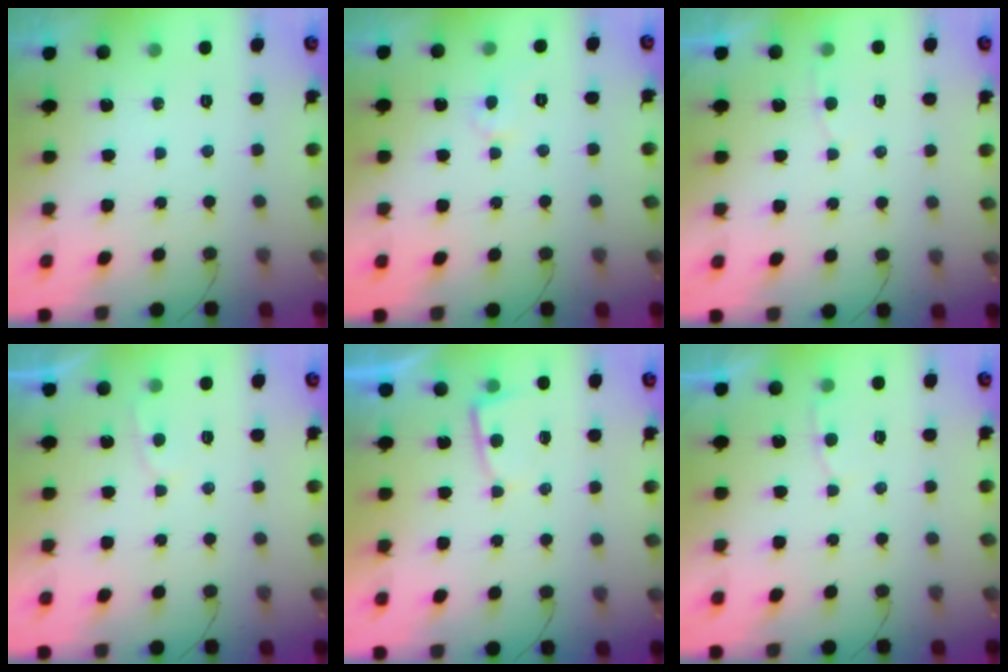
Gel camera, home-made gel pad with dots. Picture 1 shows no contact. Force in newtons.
{"total": 3.8, "press": 3.8, "slide": 0.3}
{"total": 2.5, "press": 2.5, "slide": 0.3}
{"total": 2.0, "press": 2.0, "slide": 0.2}
{"total": 2.8, "press": 2.7, "slide": 0.4}
{"total": 3.2, "press": 3.2, "slide": 0.4}